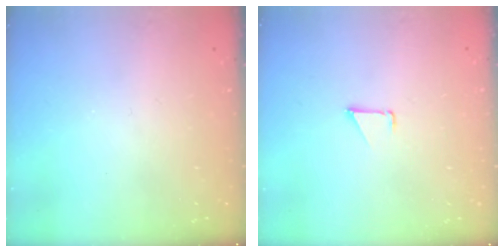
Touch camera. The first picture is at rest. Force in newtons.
{"total": 0.9, "press": 0.9, "slide": 0.1}